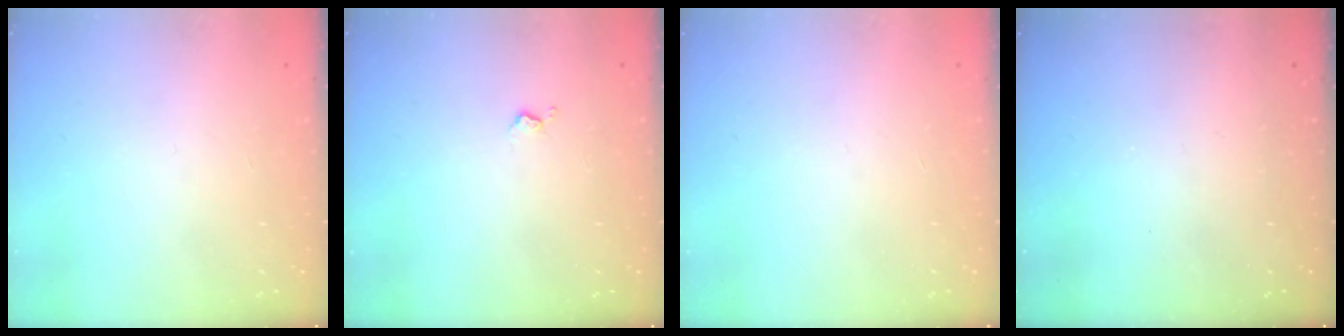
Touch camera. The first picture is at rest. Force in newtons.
{"total": 2.7, "press": 2.6, "slide": 0.5}
{"total": 0.0}
{"total": 0.0}